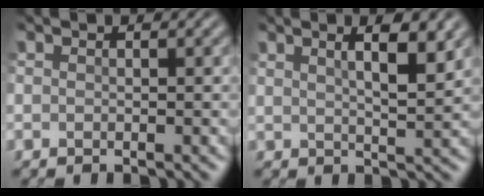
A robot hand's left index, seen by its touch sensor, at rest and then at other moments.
{"total": 4.5, "force": [2.3, 1.2, 3.7], "torque": [-0.043, 0.011, 0.023]}